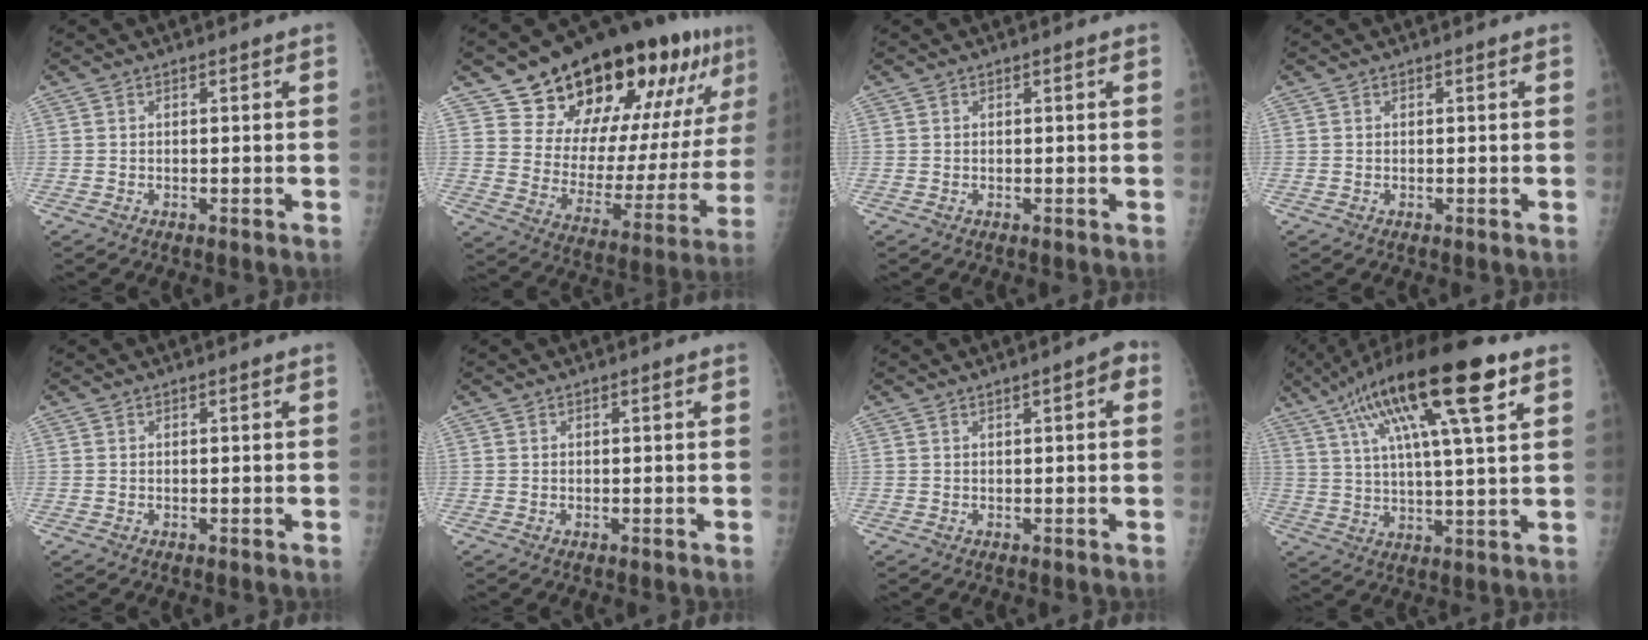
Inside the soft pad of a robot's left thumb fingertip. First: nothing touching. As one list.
[{"total": 27.5, "force": [17.4, 11.9, 17.6], "torque": [-0.233, -0.059, 0.268]}, {"total": 0.0}, {"total": 0.0}, {"total": 0.0}, {"total": 0.0}, {"total": 2.8, "force": [0.8, 0.9, 2.5], "torque": [-0.030, 0.007, 0.007]}, {"total": 21.7, "force": [10.7, 4.2, 18.4], "torque": [-0.319, 0.006, 0.178]}]